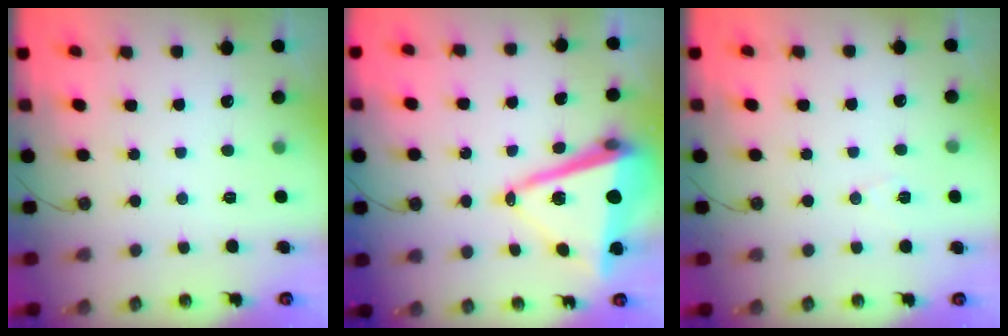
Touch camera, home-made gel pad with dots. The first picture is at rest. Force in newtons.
{"total": 13.7, "press": 13.5, "slide": 2.5}
{"total": 6.4, "press": 4.6, "slide": 4.5}